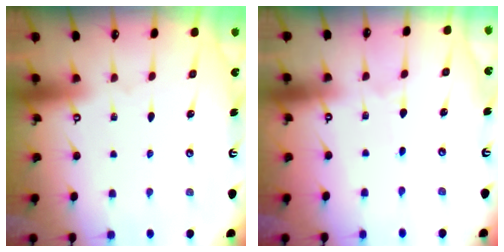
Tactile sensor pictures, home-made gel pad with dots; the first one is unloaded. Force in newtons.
{"total": 0.5, "press": 0.5, "slide": 0.1}